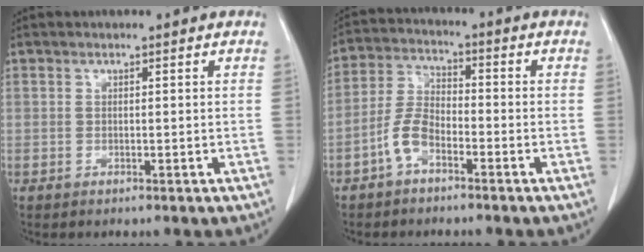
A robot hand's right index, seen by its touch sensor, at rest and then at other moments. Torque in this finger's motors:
{"motor_torque": [0.27, -0.16, 0.27, 0.08]}